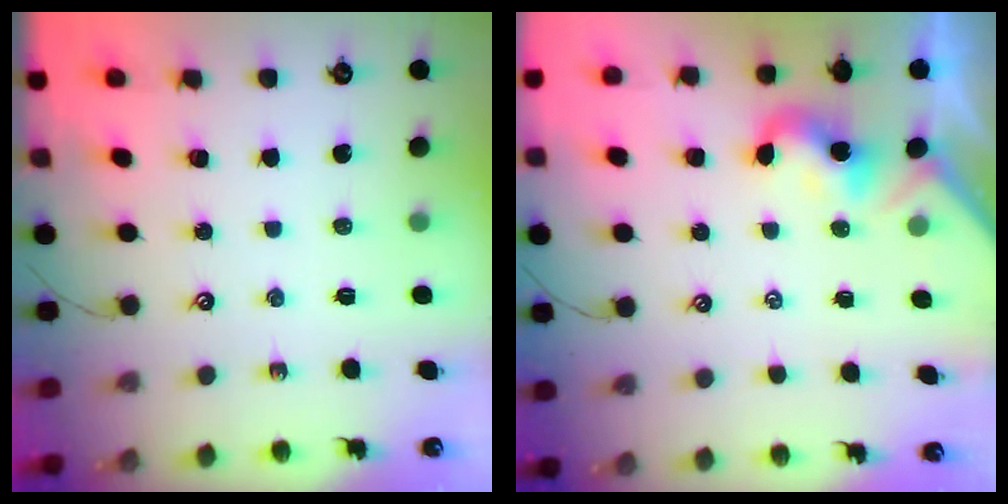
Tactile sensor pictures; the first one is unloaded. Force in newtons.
{"total": 0.8, "press": 0.7, "slide": 0.5}